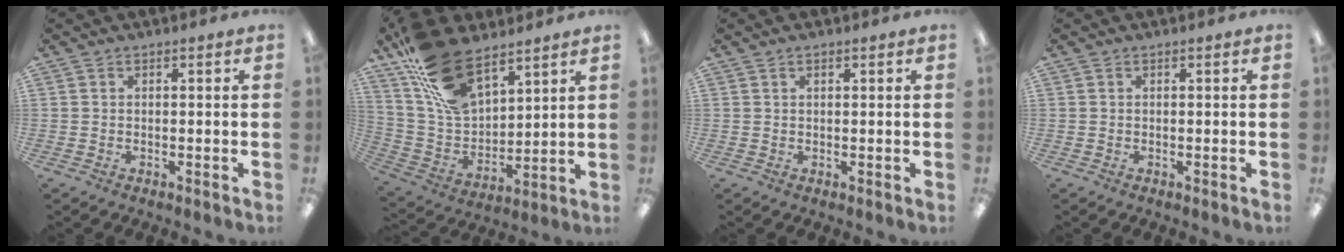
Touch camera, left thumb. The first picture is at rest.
{"total": 19.3, "force": [12.9, 9.6, 10.6], "torque": [-0.221, -0.062, 0.241]}
{"total": 0.7, "force": [0.5, 0.3, 0.5], "torque": [-0.010, 0.003, 0.008]}
{"total": 0.0}